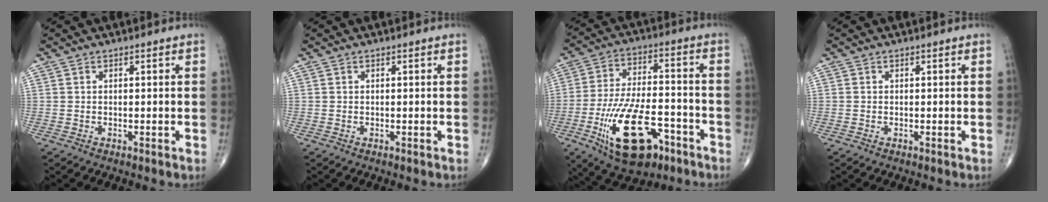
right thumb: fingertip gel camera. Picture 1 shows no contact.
{"total": 0.0}
{"total": 18.9, "force": [-8.2, 8.7, 14.6], "torque": [-0.265, 0.030, -0.133]}
{"total": 0.0}